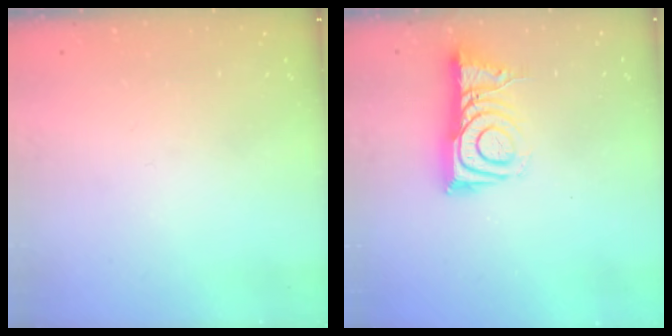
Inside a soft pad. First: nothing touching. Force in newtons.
{"total": 8.5, "press": 8.5, "slide": 0.7}